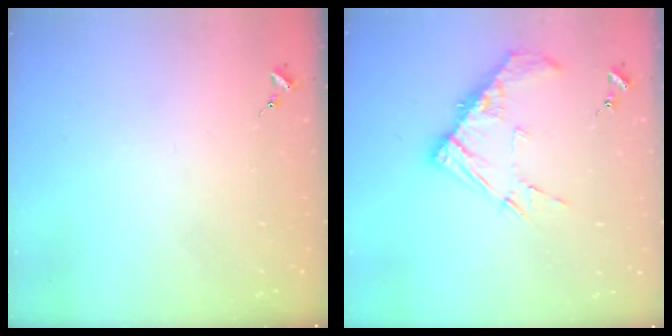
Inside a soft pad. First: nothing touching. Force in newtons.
{"total": 12.4, "press": 12.3, "slide": 1.0}